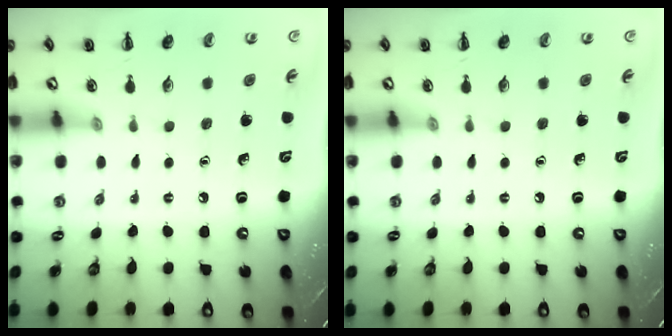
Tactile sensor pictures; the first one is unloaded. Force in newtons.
{"total": 0.0}